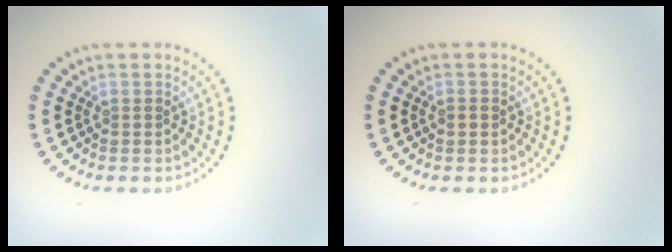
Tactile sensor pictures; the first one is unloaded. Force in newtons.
{"total": 1.1, "press": 1.1, "slide": 0.0}